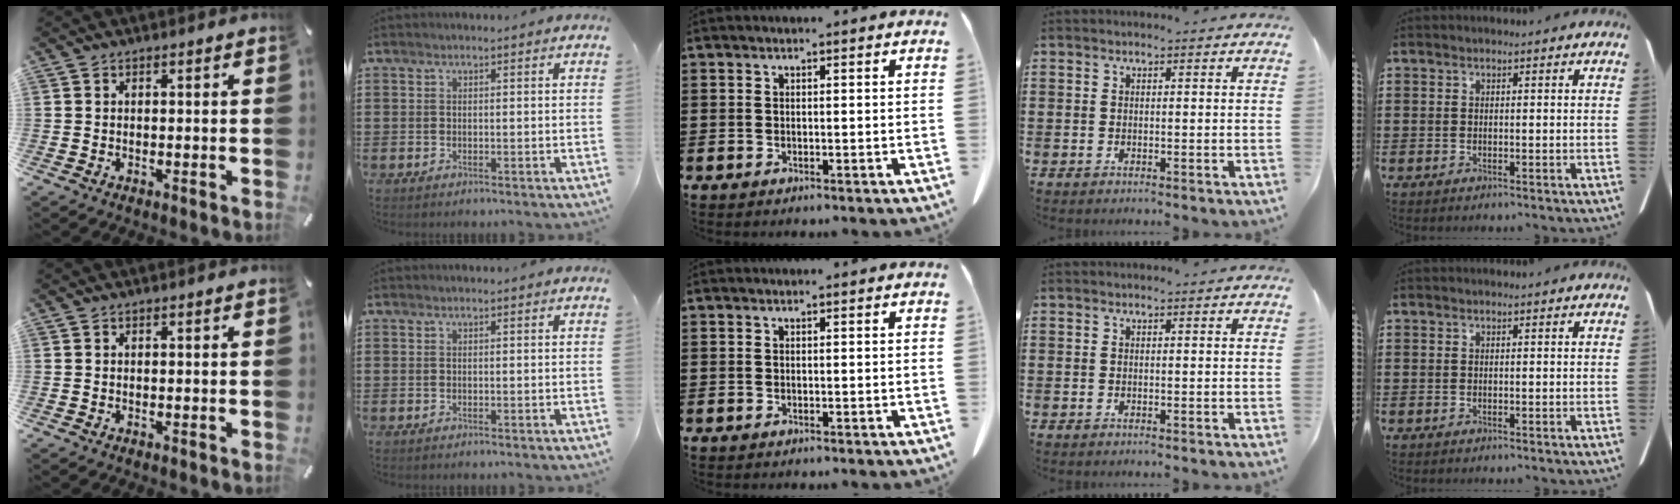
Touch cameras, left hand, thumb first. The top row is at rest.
{}